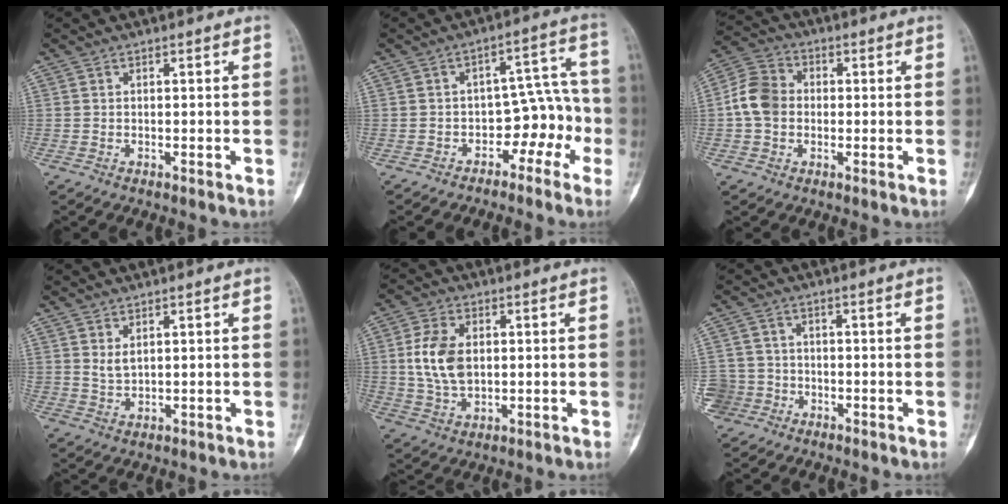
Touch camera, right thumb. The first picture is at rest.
{"total": 8.7, "force": [-3.9, 6.0, 4.9], "torque": [-0.020, 0.067, -0.055]}
{"total": 8.2, "force": [-0.3, 6.6, 4.8], "torque": [-0.080, 0.023, -0.017]}
{"total": 2.8, "force": [1.4, 1.4, 2.0], "torque": [-0.034, -0.012, 0.035]}
{"total": 9.7, "force": [1.2, 6.2, 7.3], "torque": [-0.139, -0.002, 0.030]}
{"total": 5.5, "force": [-2.0, 5.2, 0.2], "torque": [0.006, 0.020, -0.033]}